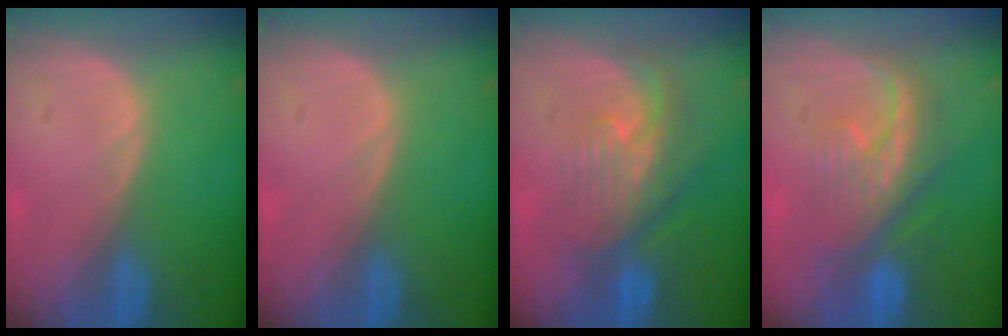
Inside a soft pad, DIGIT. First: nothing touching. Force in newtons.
{"total": 0.0}
{"total": 8.0, "press": 7.2, "slide": 3.3}
{"total": 7.9, "press": 7.8, "slide": 1.2}